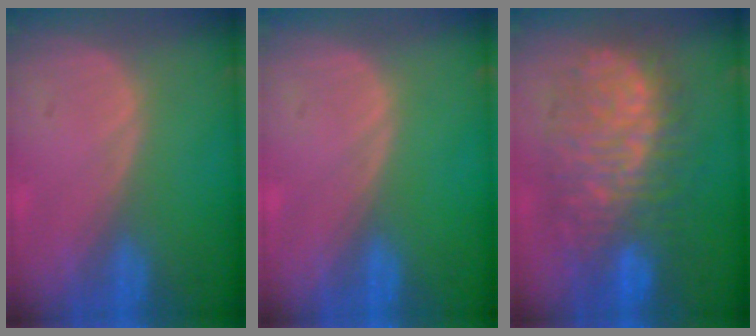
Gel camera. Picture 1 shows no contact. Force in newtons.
{"total": 0.0}
{"total": 12.2, "press": 12.1, "slide": 1.3}